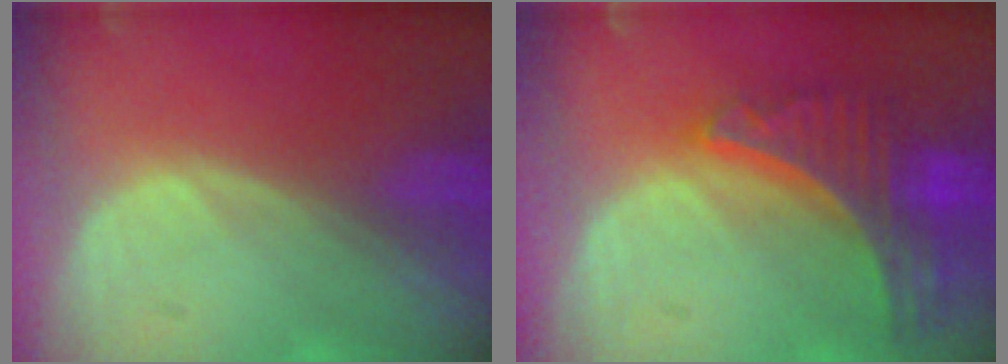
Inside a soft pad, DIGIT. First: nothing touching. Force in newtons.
{"total": 8.9, "press": 7.7, "slide": 4.4}